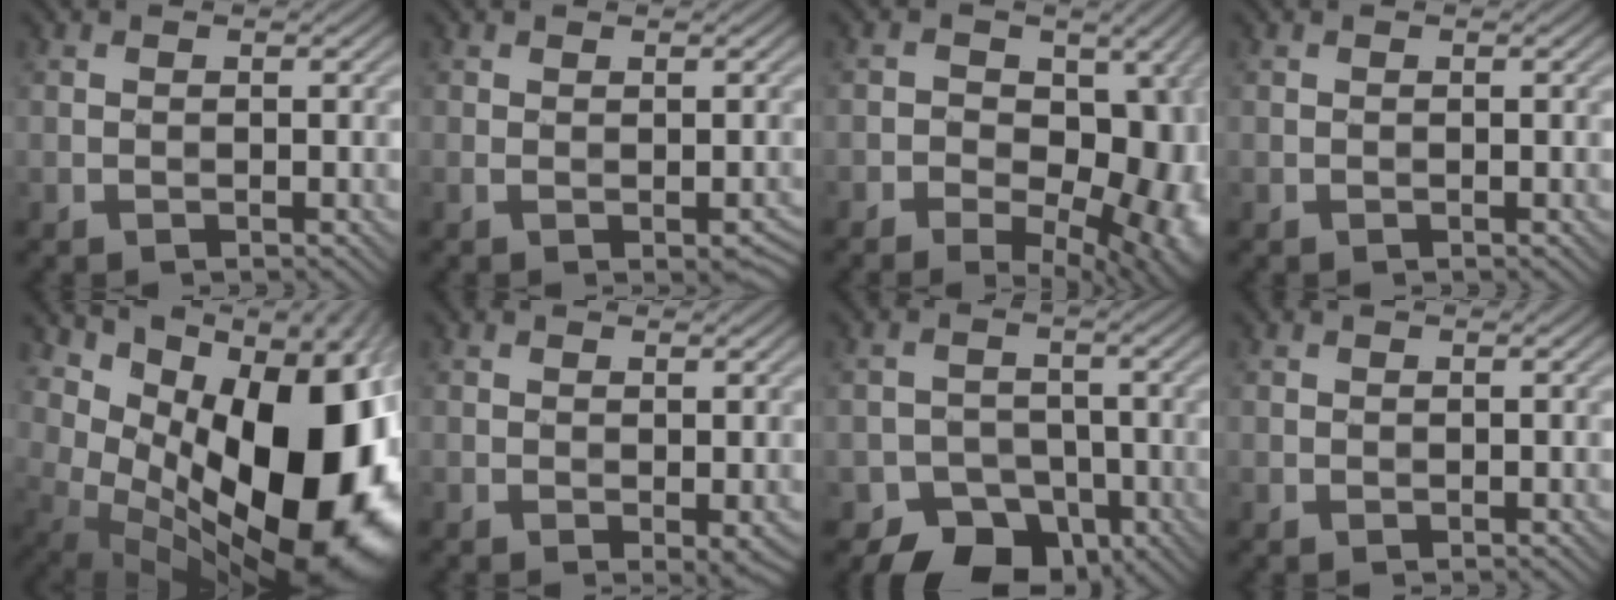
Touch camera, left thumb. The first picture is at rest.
{"total": 1.3, "force": [-0.3, 0.5, 1.1], "torque": [-0.020, -0.002, -0.001]}
{"total": 17.9, "force": [-5.8, 11.7, 12.1], "torque": [-0.123, -0.003, -0.063]}
{"total": 0.0}
{"total": 19.4, "force": [1.5, 12.2, 15.0], "torque": [-0.208, -0.039, 0.073]}
{"total": 0.9, "force": [0.1, 0.3, 0.8], "torque": [-0.016, -0.004, 0.003]}
{"total": 6.5, "force": [-4.2, 4.5, 2.2], "torque": [-0.023, -0.005, -0.076]}
{"total": 0.0}